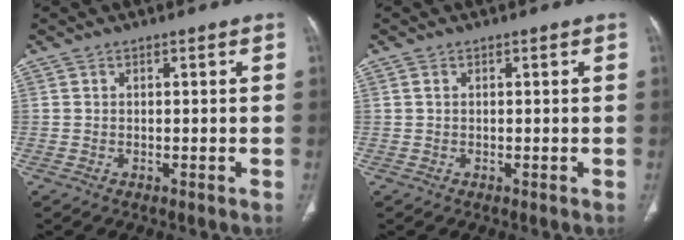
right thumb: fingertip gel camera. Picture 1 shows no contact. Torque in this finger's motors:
{"motor_torque": [-0.75, 0.05, 0.00, 0.00, 0.04]}